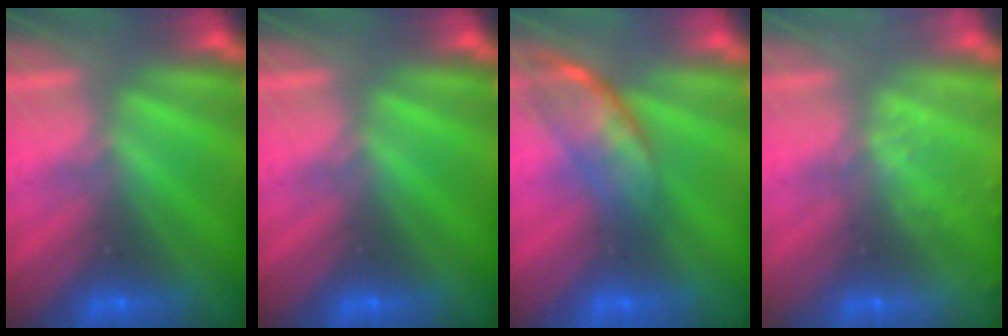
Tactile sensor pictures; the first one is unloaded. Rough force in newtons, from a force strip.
{"total": 0.0}
{"total": 2.7}
{"total": 2.4}